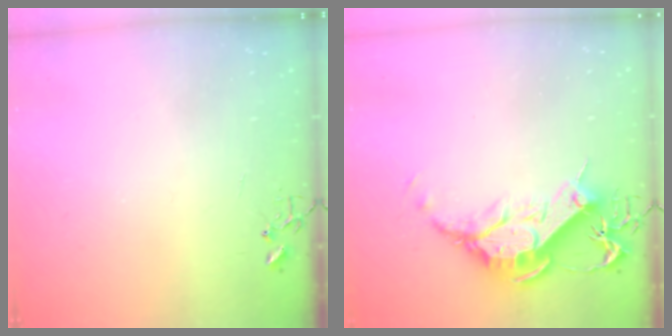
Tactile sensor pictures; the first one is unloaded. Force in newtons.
{"total": 15.4, "press": 15.3, "slide": 1.4}